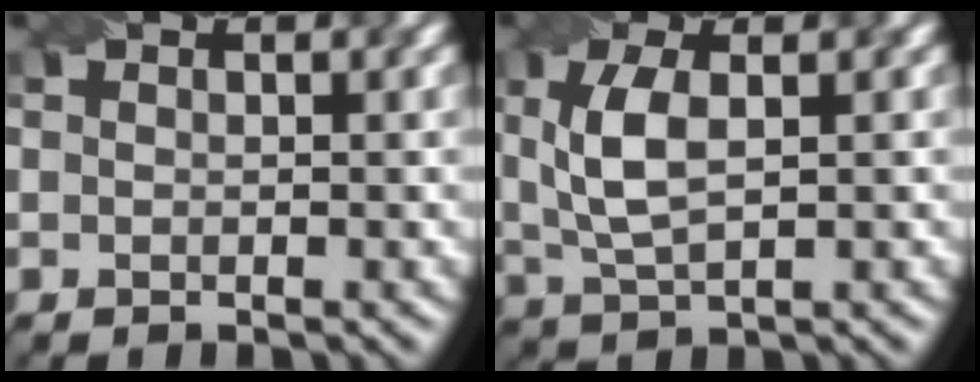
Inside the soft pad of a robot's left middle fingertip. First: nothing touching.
{"total": 4.5, "force": [0.9, 1.8, 4.1], "torque": [-0.094, 0.004, 0.021]}